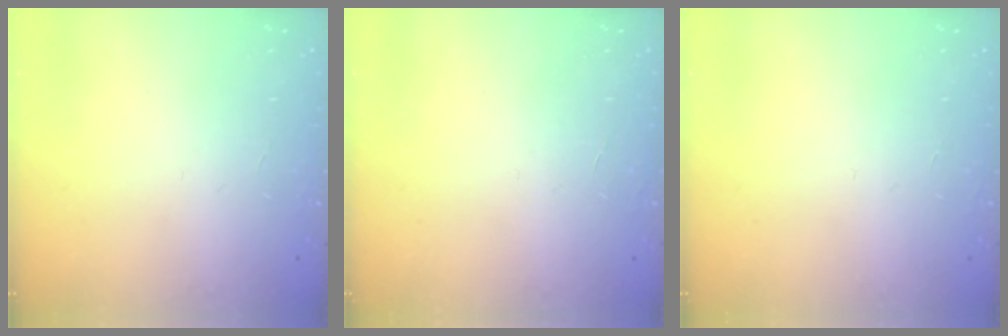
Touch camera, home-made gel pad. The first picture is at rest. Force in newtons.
{"total": 0.0}
{"total": 0.0}